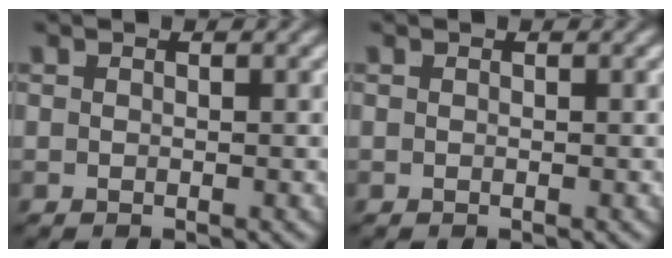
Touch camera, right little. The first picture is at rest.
{"total": 0.0}